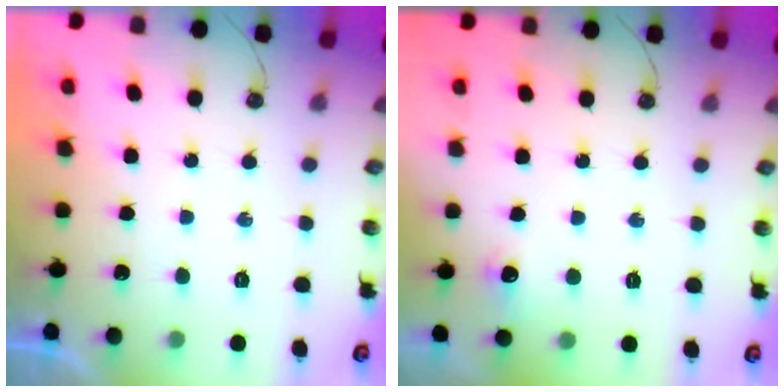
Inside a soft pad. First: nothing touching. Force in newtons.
{"total": 5.9, "press": 5.9, "slide": 0.8}